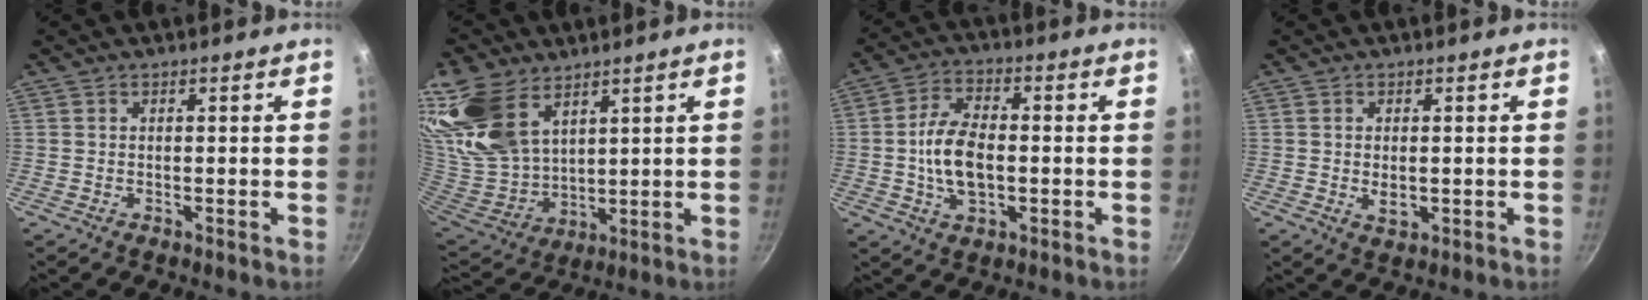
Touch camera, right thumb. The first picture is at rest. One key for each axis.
{"total": 17.8, "fx": 10.0, "fy": 10.8, "fz": 10.0, "tx": -0.202, "ty": -0.039, "tz": 0.218}
{"total": 10.2, "fx": -0.9, "fy": 5.8, "fz": 8.4, "tx": -0.153, "ty": 0.015, "tz": -0.020}
{"total": 2.9, "fx": -0.2, "fy": 1.7, "fz": 2.3, "tx": -0.040, "ty": -0.005, "tz": 0.001}